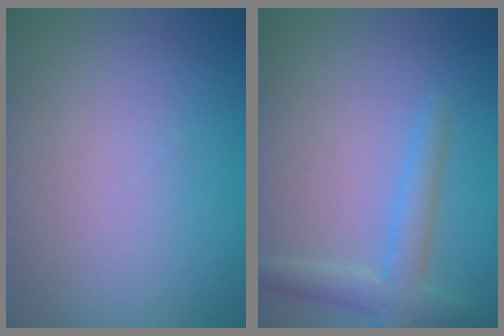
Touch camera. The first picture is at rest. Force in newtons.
{"total": 2.9, "press": 2.9, "slide": 0.2}